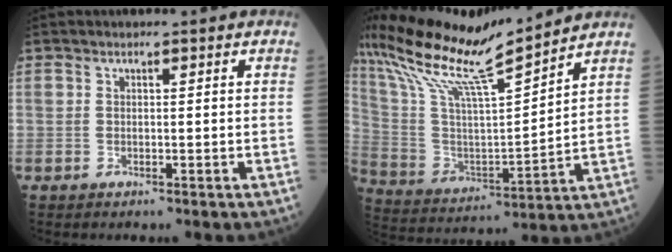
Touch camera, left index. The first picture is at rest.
{"total": 18.0, "force": [15.5, 0.1, 9.2], "torque": [-0.188, 0.011, 0.284]}